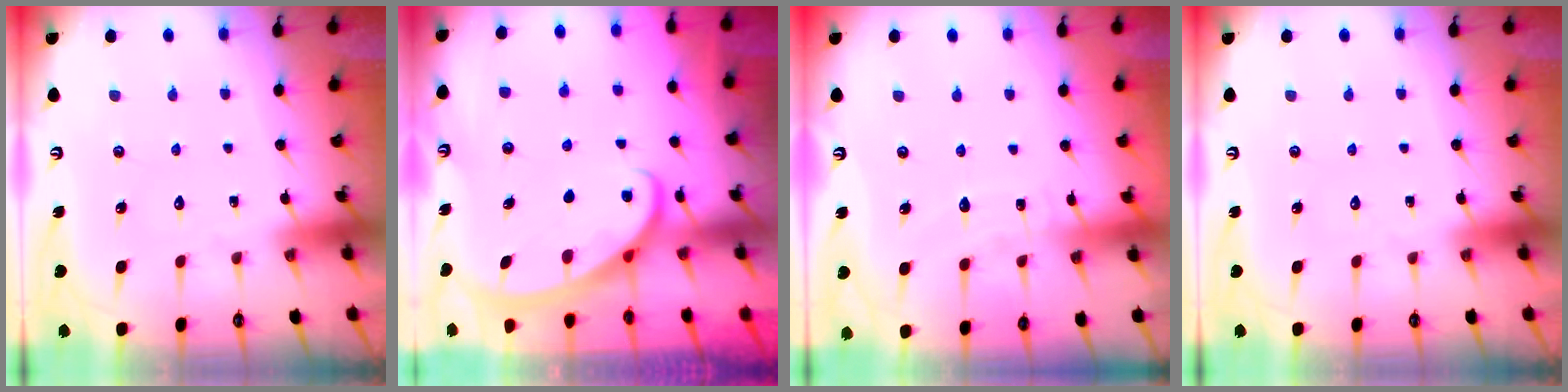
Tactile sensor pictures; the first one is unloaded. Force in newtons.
{"total": 2.8, "press": 2.8, "slide": 0.4}
{"total": 5.6, "press": 5.6, "slide": 0.5}
{"total": 0.0}